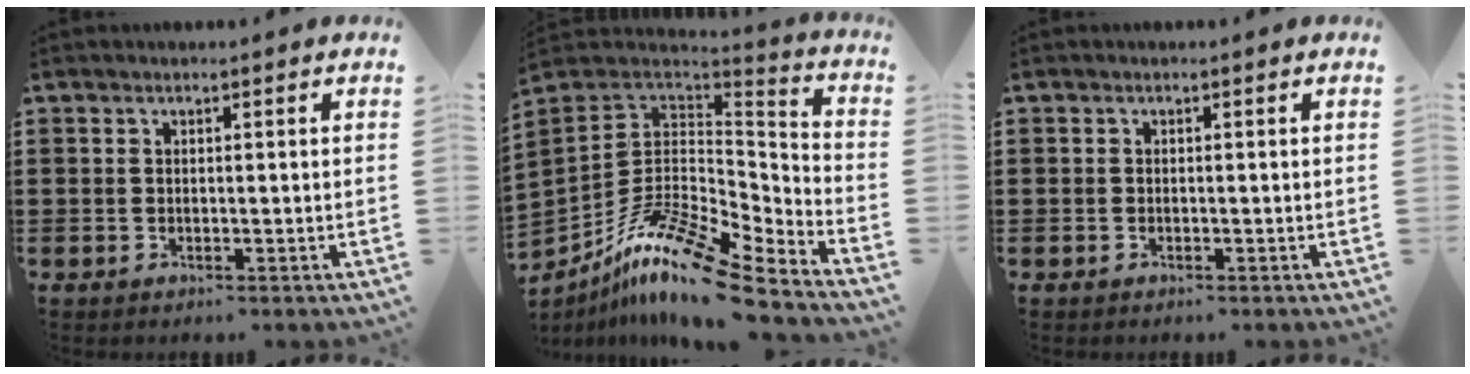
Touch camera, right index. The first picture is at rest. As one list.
[{"total": 14.0, "force": [-9.4, 3.7, 9.6], "torque": [-0.194, 0.019, -0.181]}, {"total": 0.0}]